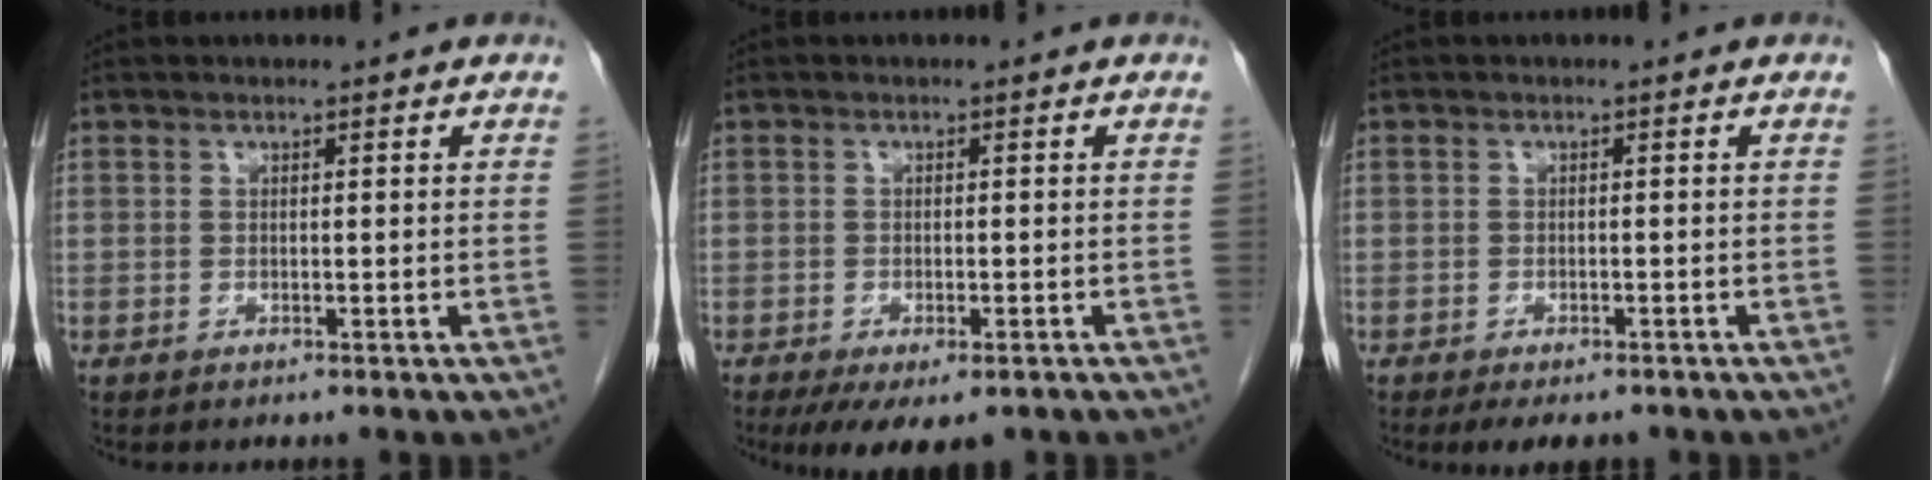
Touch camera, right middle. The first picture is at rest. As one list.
[{"total": 6.9, "force": [-4.5, 2.9, 4.2], "torque": [-0.062, -0.011, -0.068]}, {"total": 4.6, "force": [-3.7, 2.0, 2.0], "torque": [-0.024, -0.006, -0.049]}]